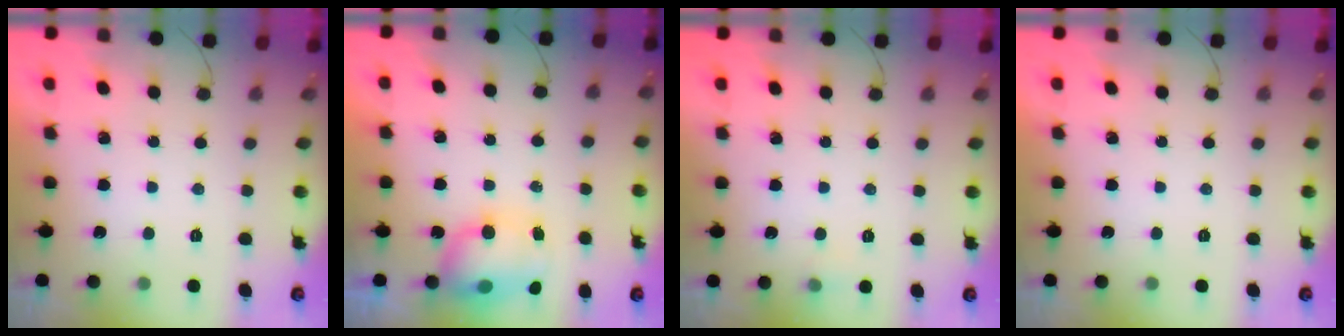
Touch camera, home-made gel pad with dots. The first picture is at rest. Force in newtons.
{"total": 8.7, "press": 8.6, "slide": 1.6}
{"total": 7.2, "press": 3.7, "slide": 6.2}
{"total": 0.0}